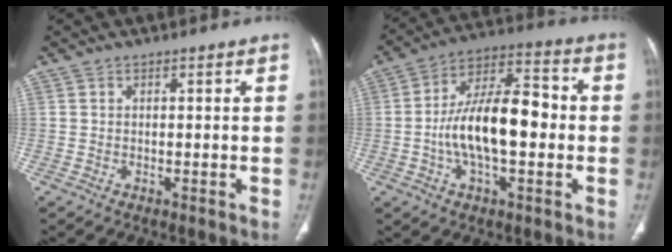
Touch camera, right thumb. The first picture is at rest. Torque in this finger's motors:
{"motor_torque": [2.01, 2.81, 1.90, -0.73, 0.23]}